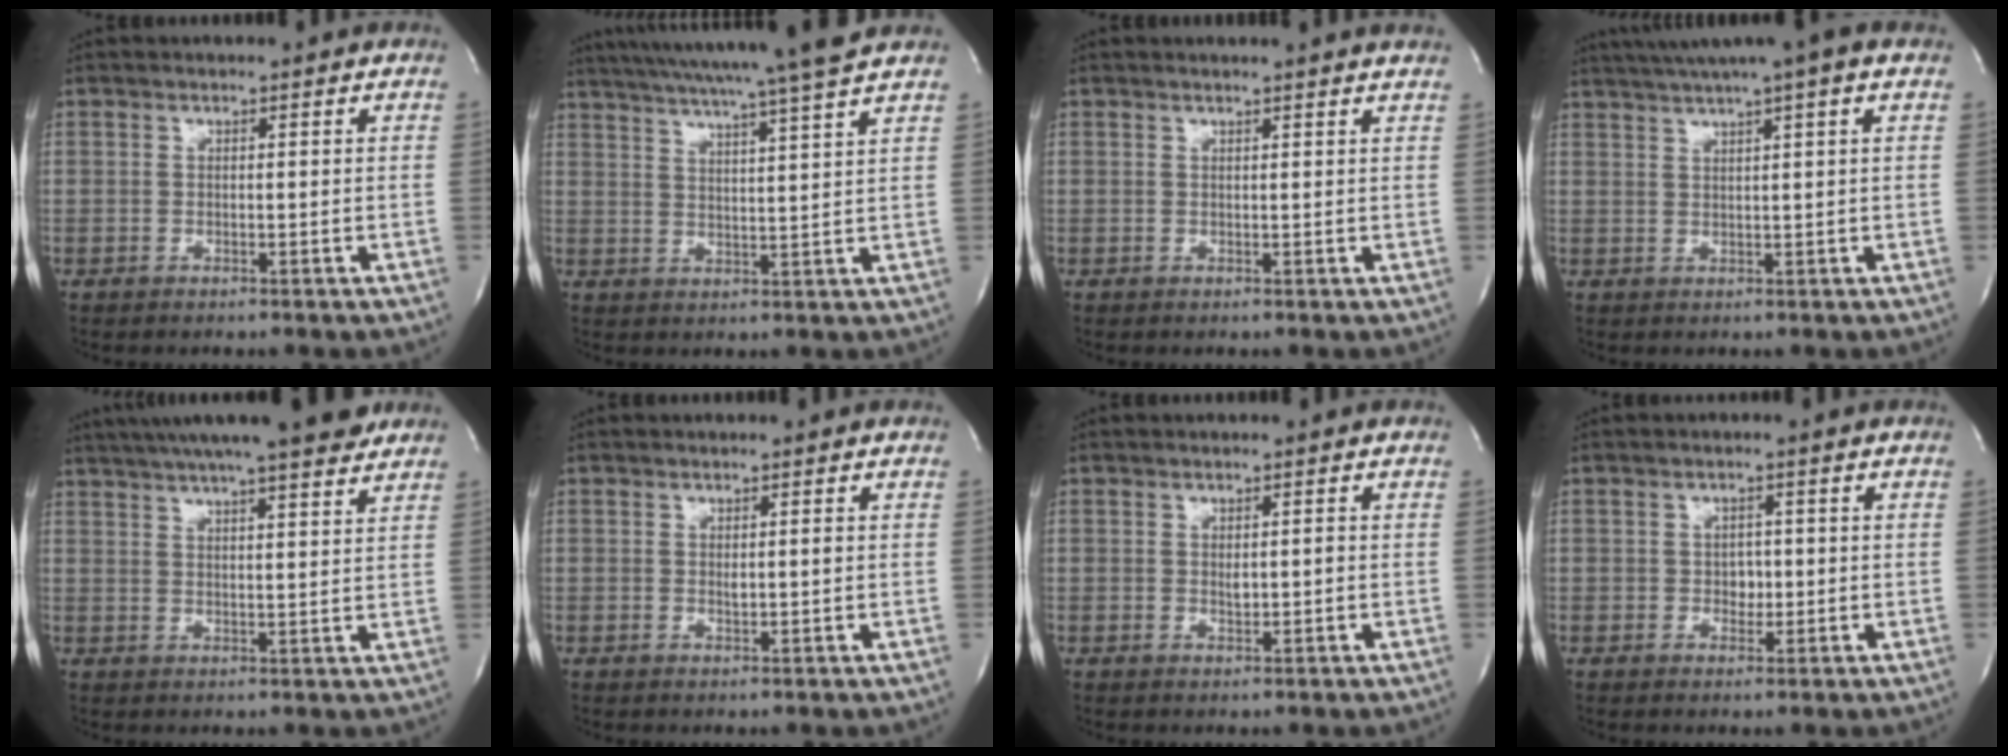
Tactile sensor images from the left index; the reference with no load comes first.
{"total": 17.7, "force": [15.4, -1.6, 8.6], "torque": [-0.153, -0.014, 0.212]}
{"total": 4.3, "force": [4.0, -0.5, 1.6], "torque": [-0.021, 0.003, 0.030]}
{"total": 8.7, "force": [6.2, -0.6, 6.1], "torque": [-0.104, 0.029, 0.082]}
{"total": 17.9, "force": [15.0, 1.7, 9.6], "torque": [-0.160, 0.023, 0.205]}
{"total": 1.3, "force": [-0.2, 0.3, 1.2], "torque": [-0.022, -0.005, -0.002]}
{"total": 1.1, "force": [-0.2, 0.4, 1.0], "torque": [-0.020, -0.006, -0.001]}
{"total": 2.0, "force": [-0.5, 1.5, 1.2], "torque": [-0.014, 0.000, -0.008]}